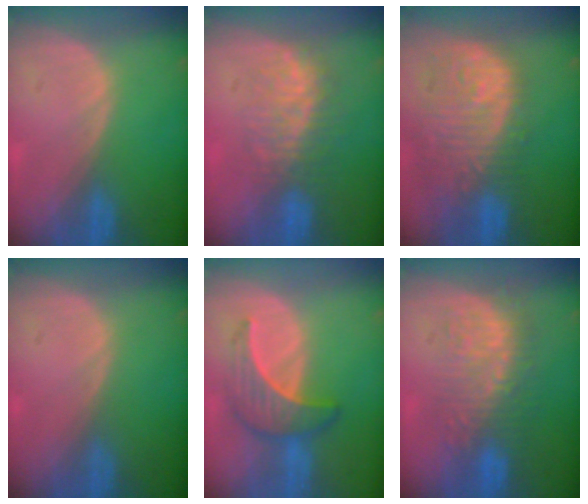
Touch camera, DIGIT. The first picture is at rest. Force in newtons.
{"total": 7.5, "press": 7.2, "slide": 2.3}
{"total": 13.3, "press": 11.2, "slide": 7.1}
{"total": 0.0}
{"total": 6.5, "press": 6.4, "slide": 1.2}
{"total": 8.9, "press": 8.7, "slide": 1.4}